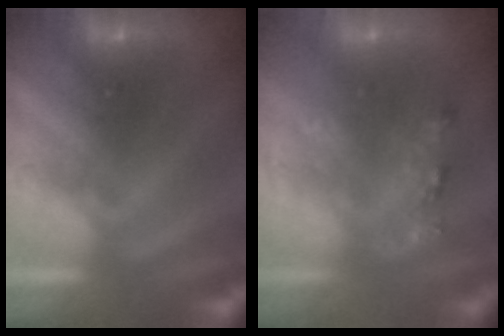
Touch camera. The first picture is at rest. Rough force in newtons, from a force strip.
{"total": 2.0}